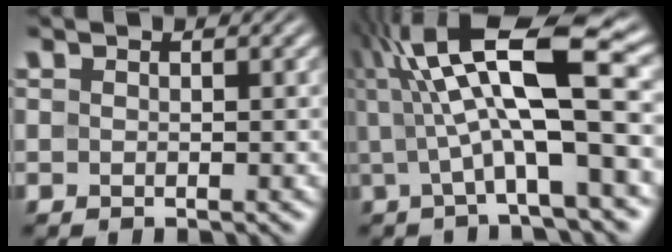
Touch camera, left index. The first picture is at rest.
{"total": 12.5, "force": [2.6, 3.0, 11.9], "torque": [-0.192, 0.019, 0.046]}